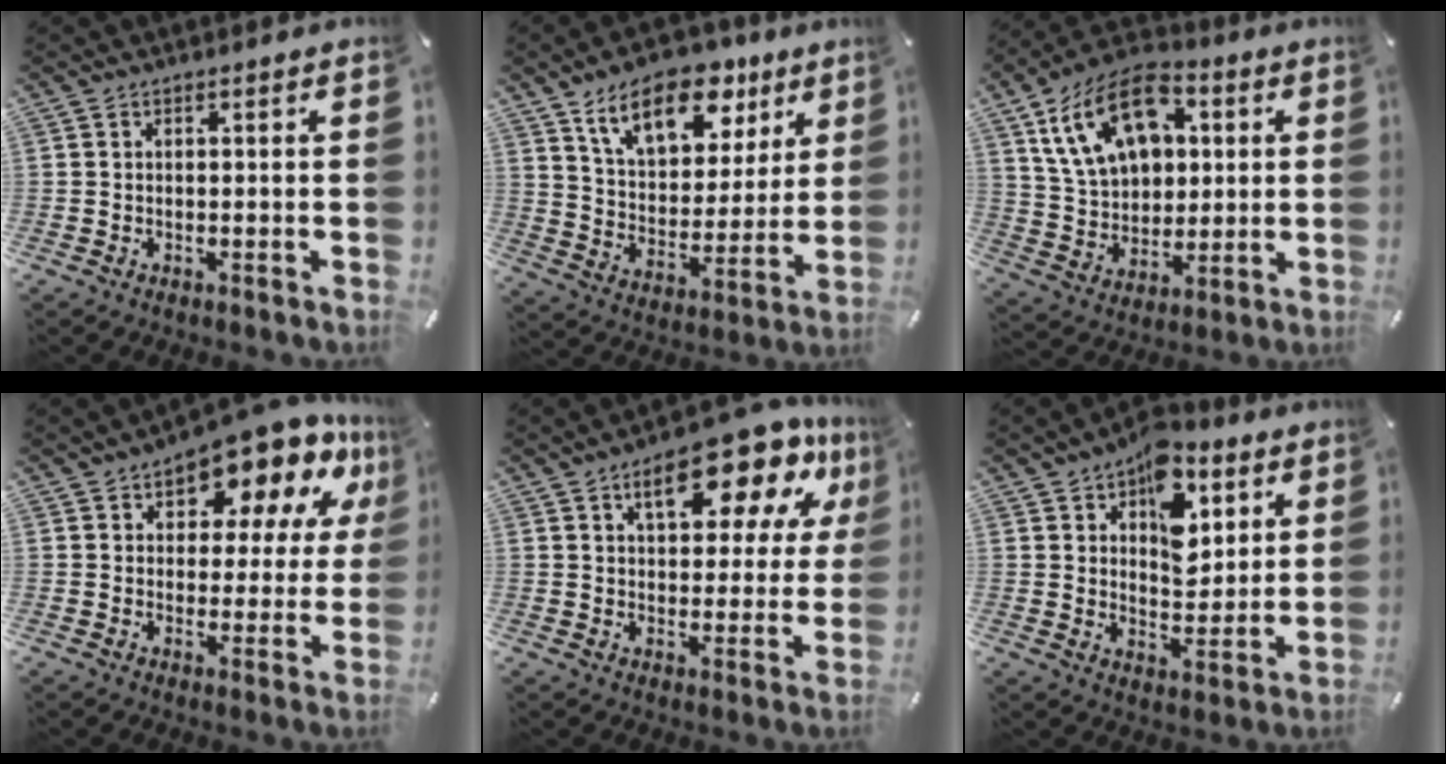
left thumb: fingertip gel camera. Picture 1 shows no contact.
{"total": 17.4, "force": [11.0, 10.1, 9.0], "torque": [-0.138, -0.058, 0.188]}
{"total": 17.8, "force": [6.6, 12.6, 10.7], "torque": [-0.203, -0.012, 0.122]}
{"total": 13.8, "force": [10.0, 6.0, 7.5], "torque": [-0.112, -0.080, 0.165]}
{"total": 17.9, "force": [10.3, 8.0, 12.4], "torque": [-0.167, -0.052, 0.164]}
{"total": 13.8, "force": [7.0, 8.7, 8.2], "torque": [-0.109, -0.033, 0.123]}